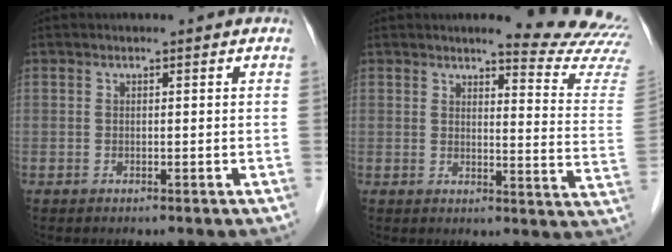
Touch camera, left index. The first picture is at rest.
{"total": 12.9, "force": [12.4, -1.0, 3.1], "torque": [-0.028, -0.122, 0.117]}